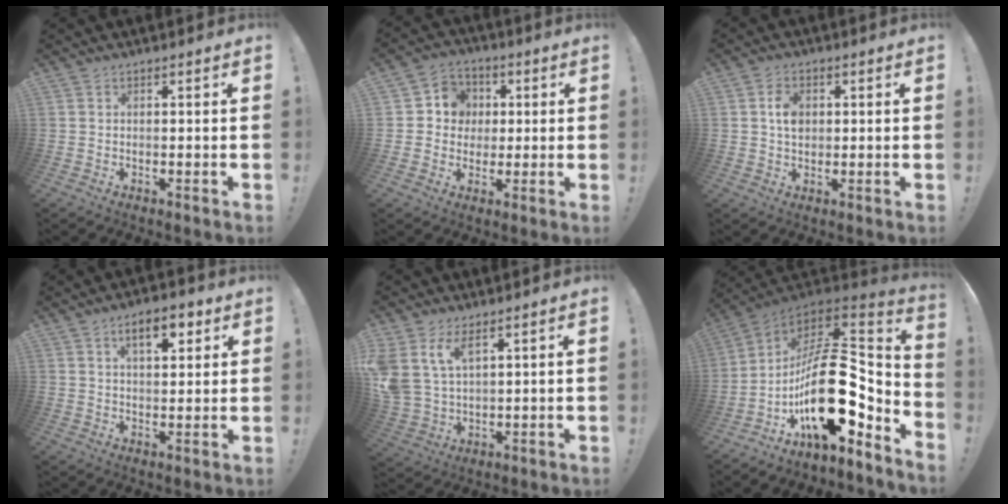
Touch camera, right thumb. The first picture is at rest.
{"total": 8.3, "force": [0.5, 8.1, 1.9], "torque": [-0.024, 0.006, 0.015]}
{"total": 5.4, "force": [0.8, 3.9, 3.6], "torque": [-0.048, 0.002, 0.012]}
{"total": 8.3, "force": [4.2, 3.6, 6.1], "torque": [-0.080, -0.009, 0.068]}
{"total": 9.1, "force": [5.4, 4.9, 5.4], "torque": [-0.115, -0.024, 0.105]}
{"total": 29.8, "force": [-3.6, 16.6, 24.5], "torque": [-0.416, 0.024, -0.041]}